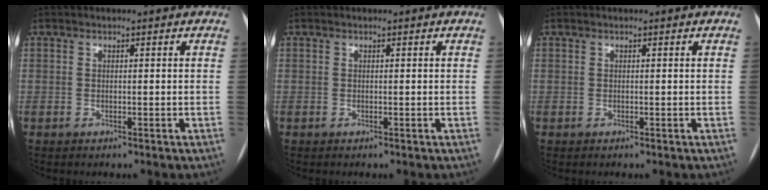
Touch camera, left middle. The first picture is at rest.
{"total": 0.0}
{"total": 0.0}